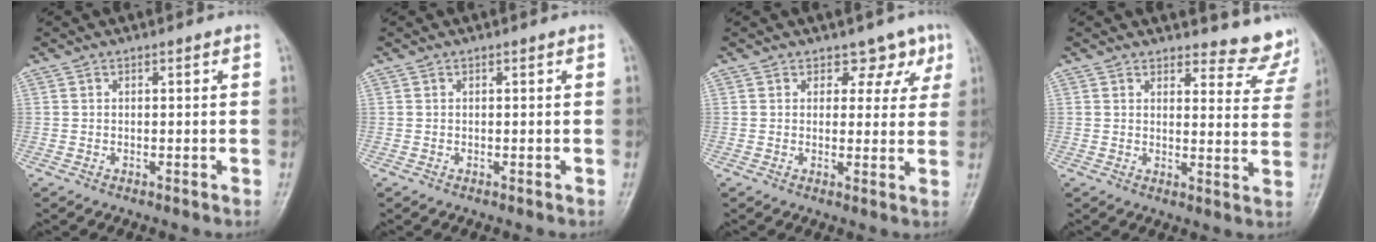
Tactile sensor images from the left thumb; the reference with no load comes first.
{"total": 0.0}
{"total": 4.7, "force": [2.9, 3.3, 1.6], "torque": [0.021, -0.011, 0.033]}
{"total": 9.0, "force": [8.6, 2.6, 0.3], "torque": [0.035, -0.077, 0.079]}